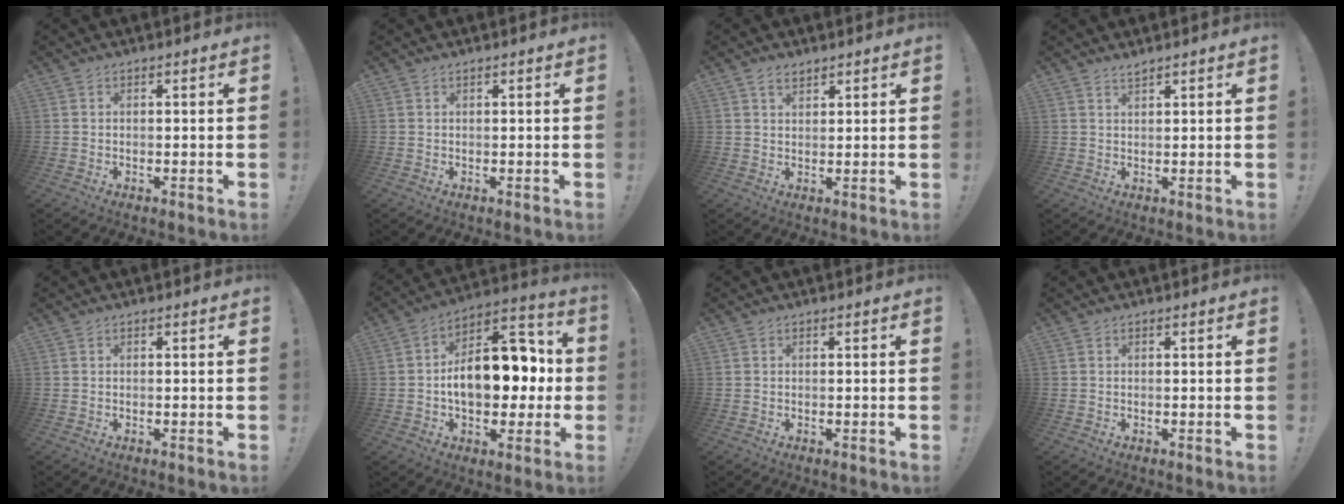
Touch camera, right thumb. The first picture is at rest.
{"total": 0.0}
{"total": 2.9, "force": [2.2, 1.3, 1.2], "torque": [-0.015, -0.011, 0.039]}
{"total": 1.7, "force": [1.6, -0.1, 0.6], "torque": [-0.007, -0.010, 0.027]}
{"total": 0.0}
{"total": 18.0, "force": [-1.1, 11.4, 13.9], "torque": [-0.201, 0.024, -0.011]}
{"total": 0.0}
{"total": 0.0}